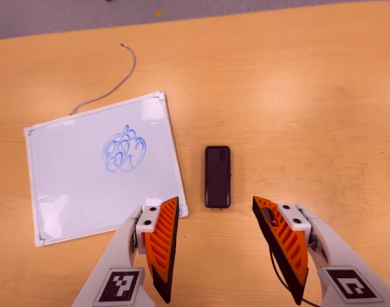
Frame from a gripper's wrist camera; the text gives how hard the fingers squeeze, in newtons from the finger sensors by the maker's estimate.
{"total": 0.0}